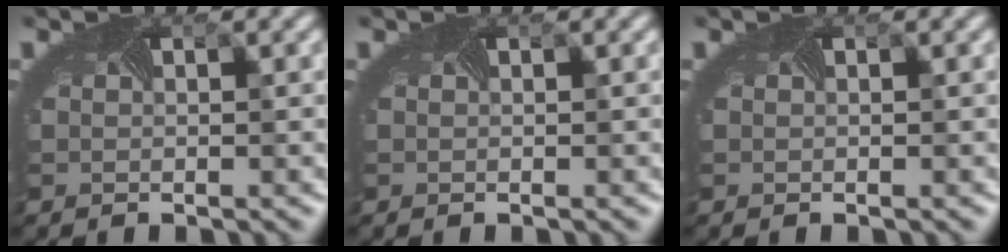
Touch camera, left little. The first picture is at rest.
{"total": 0.0}
{"total": 0.0}